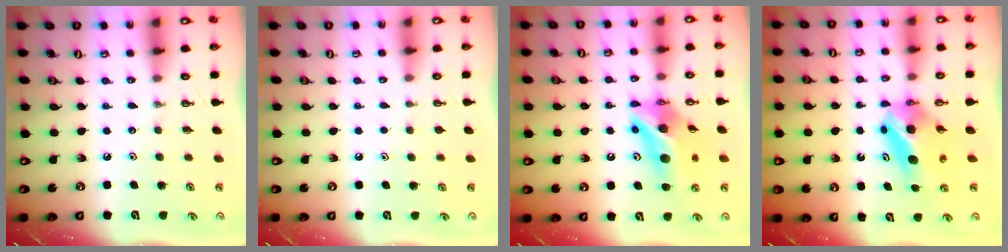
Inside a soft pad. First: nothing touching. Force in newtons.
{"total": 1.2, "press": 0.5, "slide": 1.0}
{"total": 13.1, "press": 13.1, "slide": 1.3}
{"total": 6.9, "press": 6.6, "slide": 2.1}